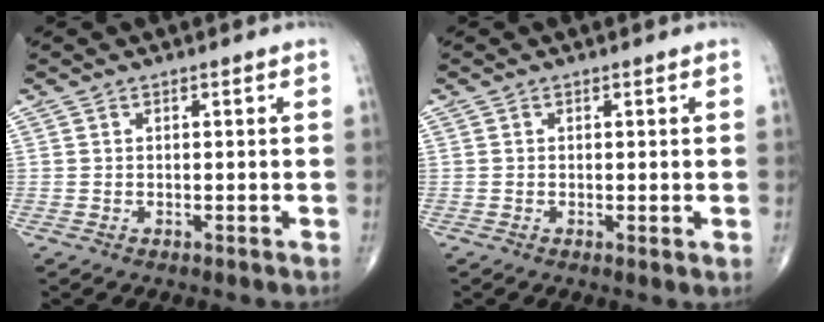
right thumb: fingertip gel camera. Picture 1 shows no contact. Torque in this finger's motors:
{"motor_torque": [0.00, 0.08, -0.06, 0.11, -0.03]}